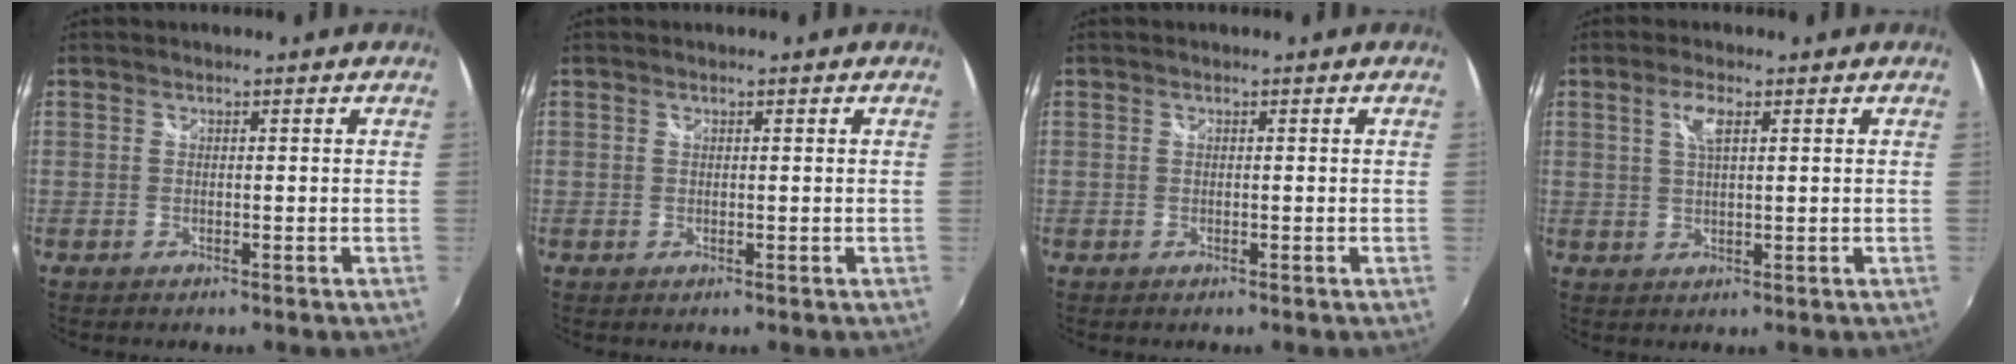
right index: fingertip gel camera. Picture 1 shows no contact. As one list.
[{"total": 0.0}, {"total": 0.0}, {"total": 3.4, "force": [1.4, 1.0, 2.9], "torque": [-0.056, 0.004, 0.025]}]